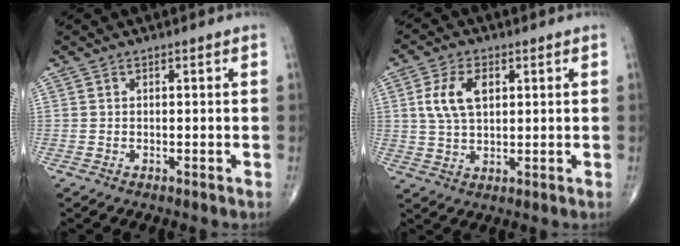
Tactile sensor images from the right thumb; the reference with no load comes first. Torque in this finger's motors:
{"motor_torque": [0.06, 0.10, 0.41, 0.17, 0.20]}